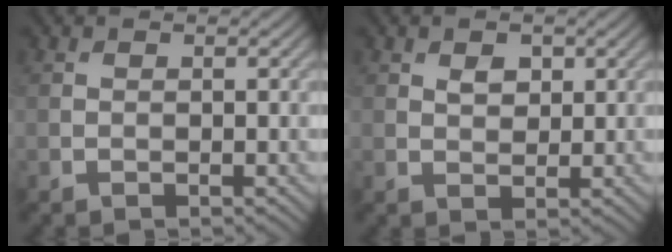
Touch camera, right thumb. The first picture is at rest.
{"total": 1.9, "force": [0.8, 1.3, 1.2], "torque": [-0.020, -0.005, 0.016]}